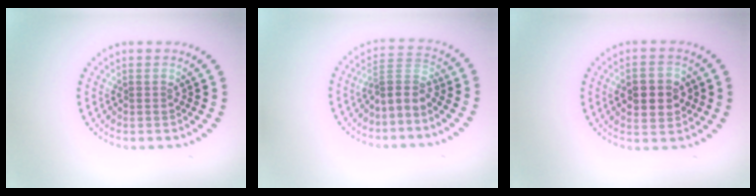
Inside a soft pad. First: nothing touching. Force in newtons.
{"total": 2.9, "press": 2.0, "slide": 2.0}
{"total": 3.7, "press": 3.7, "slide": 0.2}